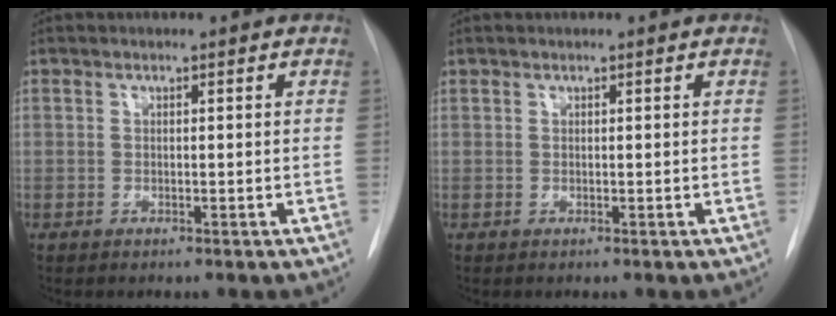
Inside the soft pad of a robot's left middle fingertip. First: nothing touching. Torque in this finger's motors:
{"motor_torque": [0.83, -0.86, 0.23, 0.00]}